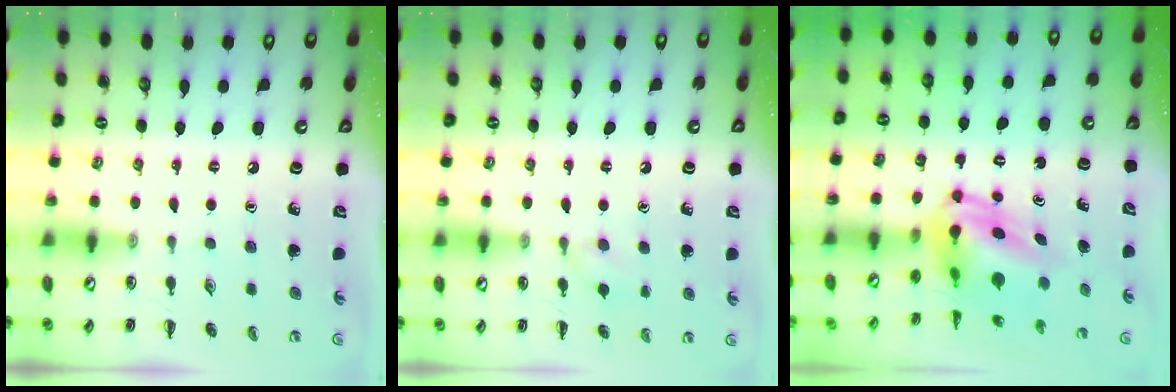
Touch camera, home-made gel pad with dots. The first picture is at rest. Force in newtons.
{"total": 7.2, "press": 6.9, "slide": 2.2}
{"total": 5.4, "press": 5.1, "slide": 1.6}